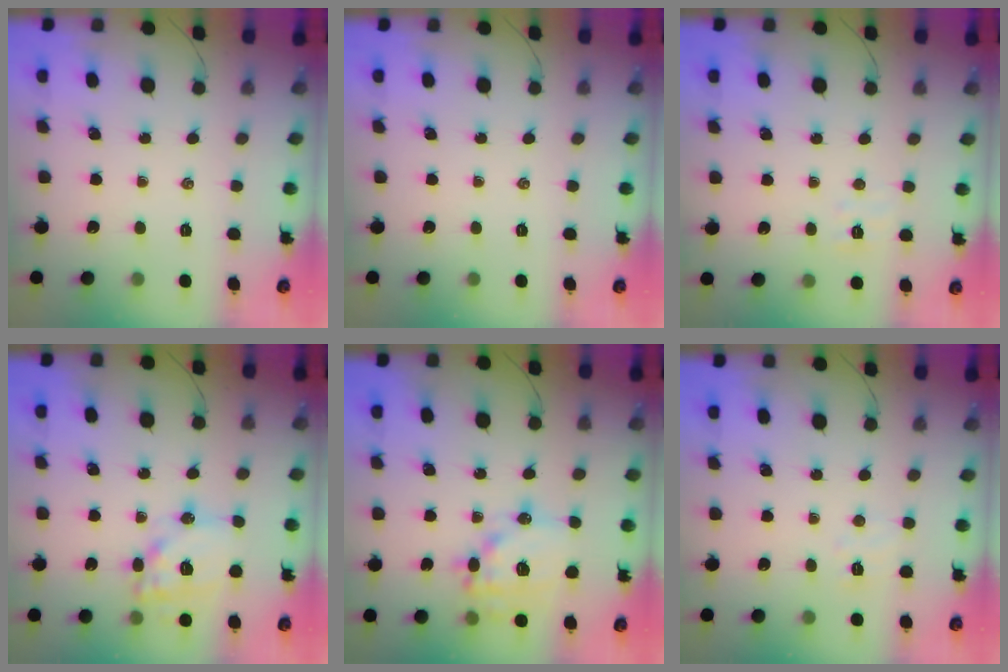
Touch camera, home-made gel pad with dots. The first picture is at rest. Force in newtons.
{"total": 0.0}
{"total": 4.7, "press": 4.7, "slide": 0.7}
{"total": 15.7, "press": 15.5, "slide": 2.1}
{"total": 15.9, "press": 15.6, "slide": 3.0}
{"total": 3.9, "press": 3.8, "slide": 0.9}